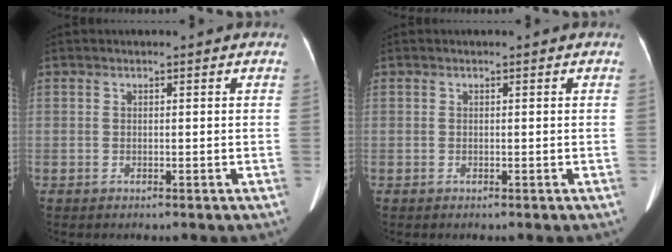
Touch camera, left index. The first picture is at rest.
{"total": 0.0}